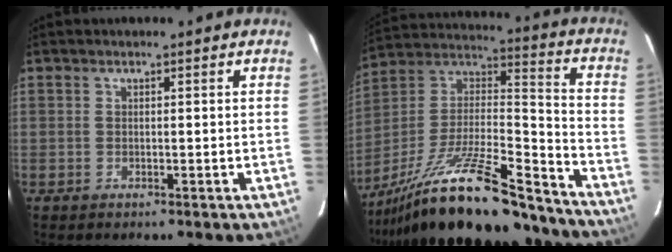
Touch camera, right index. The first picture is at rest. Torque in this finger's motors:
{"motor_torque": [1.35, -0.79, 1.05, 0.21]}